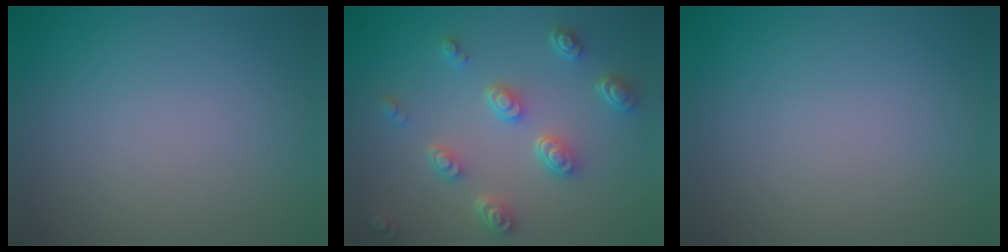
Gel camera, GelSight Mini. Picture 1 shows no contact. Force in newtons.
{"total": 4.5, "press": 3.4, "slide": 2.9}
{"total": 0.0}